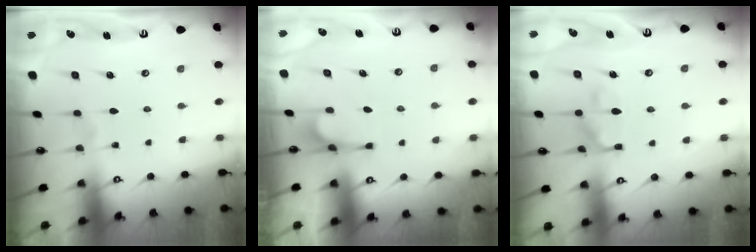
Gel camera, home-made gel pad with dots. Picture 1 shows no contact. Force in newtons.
{"total": 1.0, "press": 0.3, "slide": 1.0}
{"total": 11.6, "press": 11.5, "slide": 1.2}